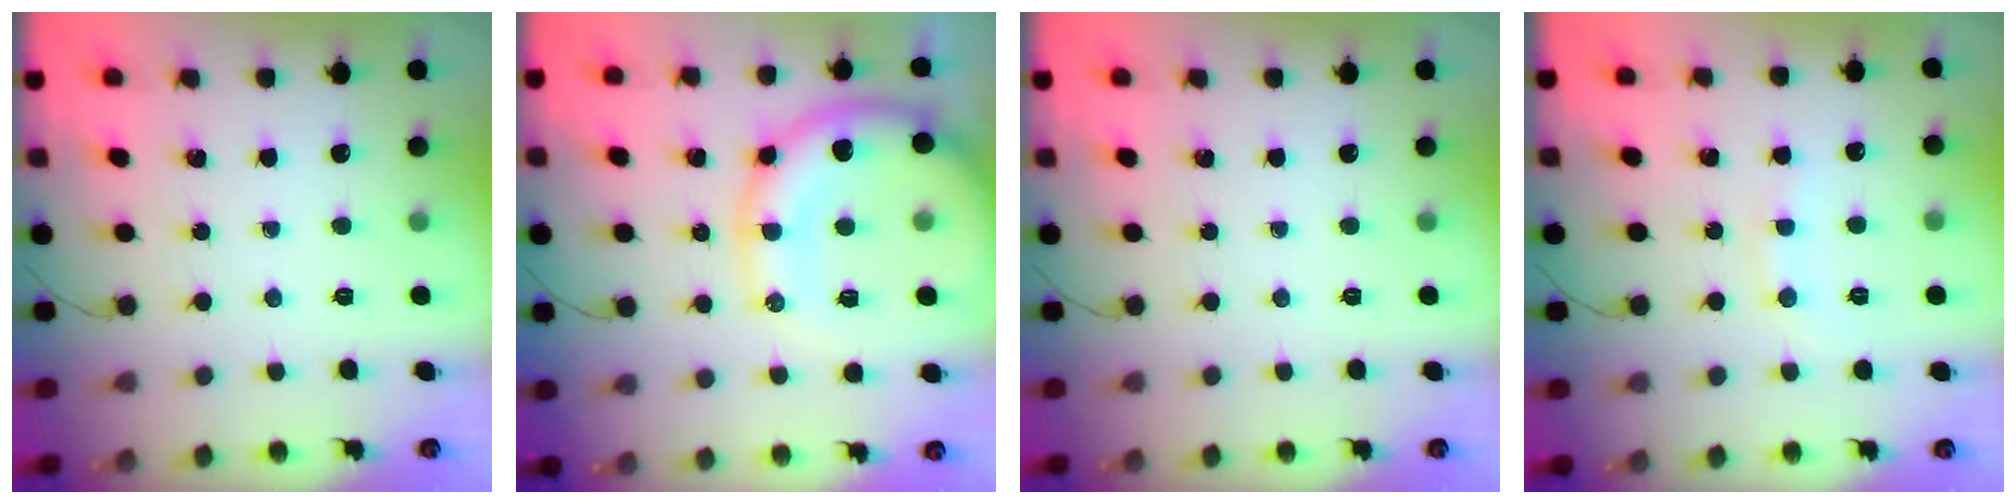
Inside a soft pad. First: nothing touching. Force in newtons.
{"total": 16.8, "press": 16.7, "slide": 1.4}
{"total": 0.0}
{"total": 4.9, "press": 4.8, "slide": 1.1}